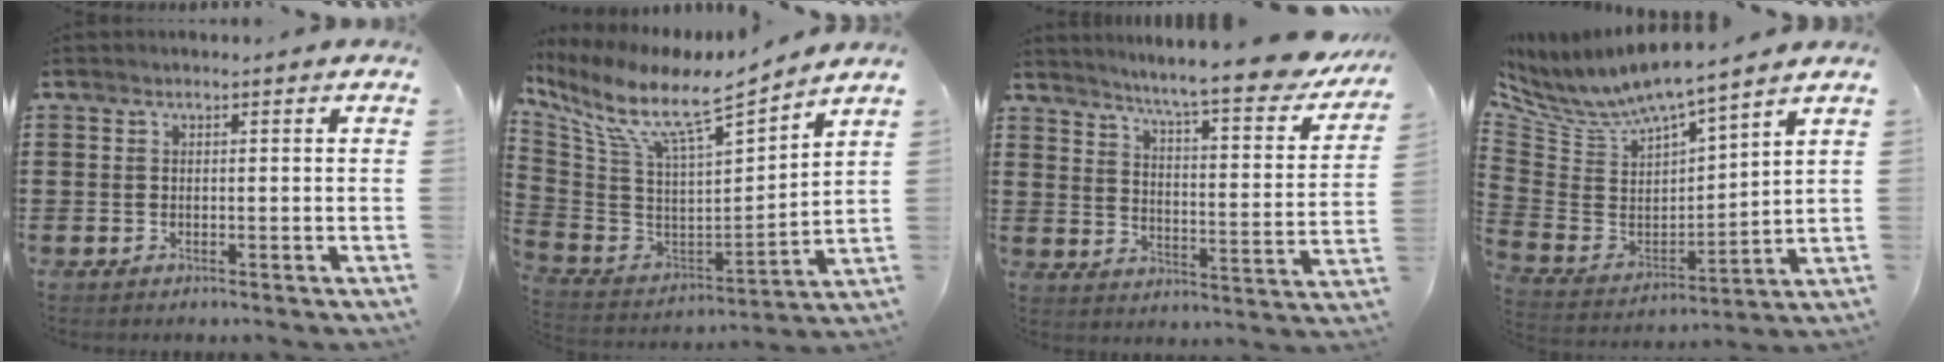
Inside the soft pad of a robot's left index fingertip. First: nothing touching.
{"total": 9.6, "force": [6.9, 1.5, 6.4], "torque": [-0.154, -0.059, 0.113]}
{"total": 8.6, "force": [7.4, -0.7, 4.3], "torque": [-0.098, -0.055, 0.116]}
{"total": 6.5, "force": [5.6, 1.3, 3.0], "torque": [-0.088, -0.043, 0.093]}